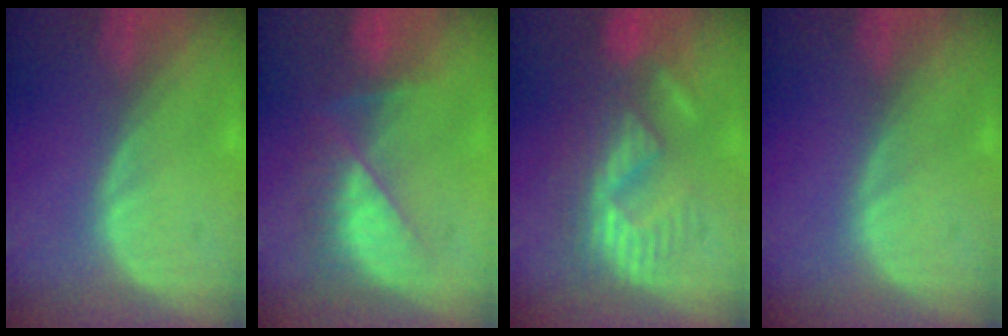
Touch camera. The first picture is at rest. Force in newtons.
{"total": 7.7, "press": 7.0, "slide": 3.3}
{"total": 8.6, "press": 8.2, "slide": 2.6}
{"total": 0.0}